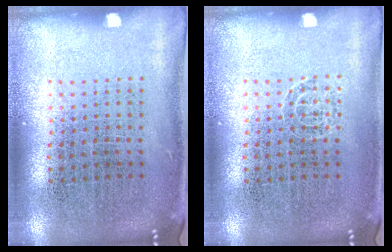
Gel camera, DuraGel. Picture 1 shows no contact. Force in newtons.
{"total": 0.8, "press": 0.8, "slide": 0.1}